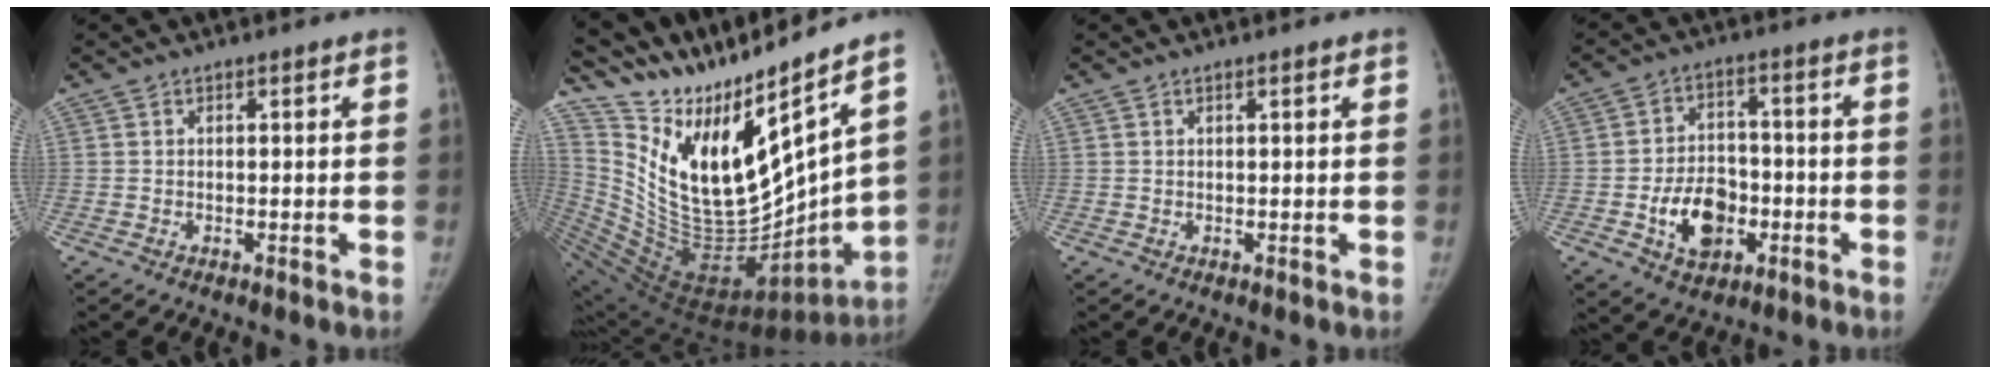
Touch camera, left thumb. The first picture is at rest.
{"total": 26.2, "force": [19.5, 4.4, 17.0], "torque": [-0.243, -0.123, 0.364]}
{"total": 0.6, "force": [0.4, 0.0, 0.4], "torque": [-0.004, 0.001, 0.005]}
{"total": 10.9, "force": [-3.4, 7.7, 6.8], "torque": [-0.081, 0.017, -0.055]}